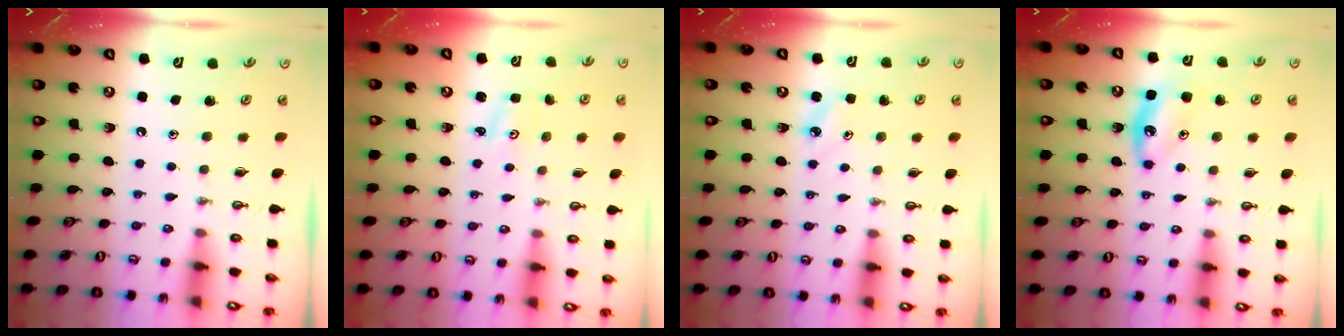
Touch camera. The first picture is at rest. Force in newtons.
{"total": 1.3, "press": 1.2, "slide": 0.2}
{"total": 4.2, "press": 4.2, "slide": 0.4}
{"total": 7.1, "press": 7.0, "slide": 0.8}